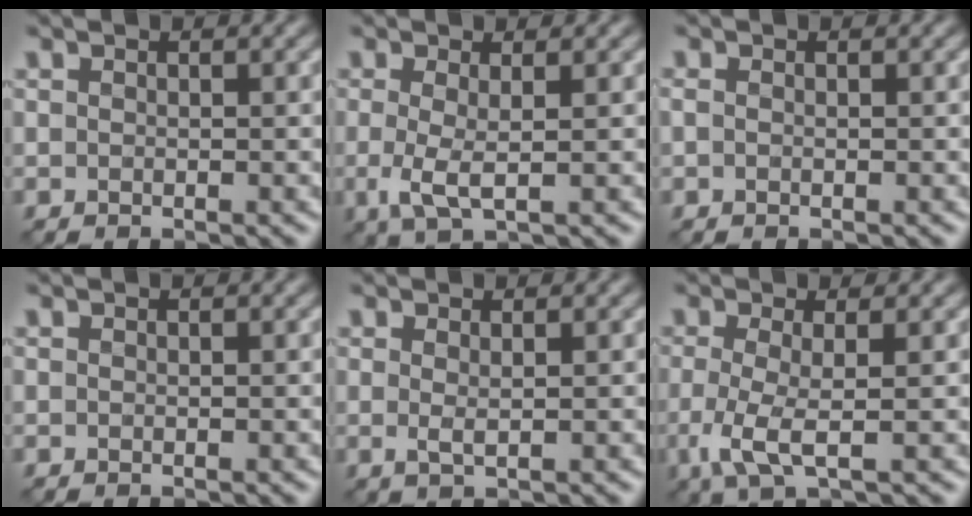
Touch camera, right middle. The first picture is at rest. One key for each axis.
{"total": 2.6, "fx": -0.1, "fy": 0.7, "fz": 2.5, "tx": -0.059, "ty": -0.003, "tz": -0.006}
{"total": 0.0}
{"total": 0.0}
{"total": 1.0, "fx": 0.3, "fy": 0.2, "fz": 0.9, "tx": -0.019, "ty": 0.002, "tz": 0.005}
{"total": 3.4, "fx": -0.7, "fy": 0.9, "fz": 3.2, "tx": -0.080, "ty": -0.005, "tz": -0.017}